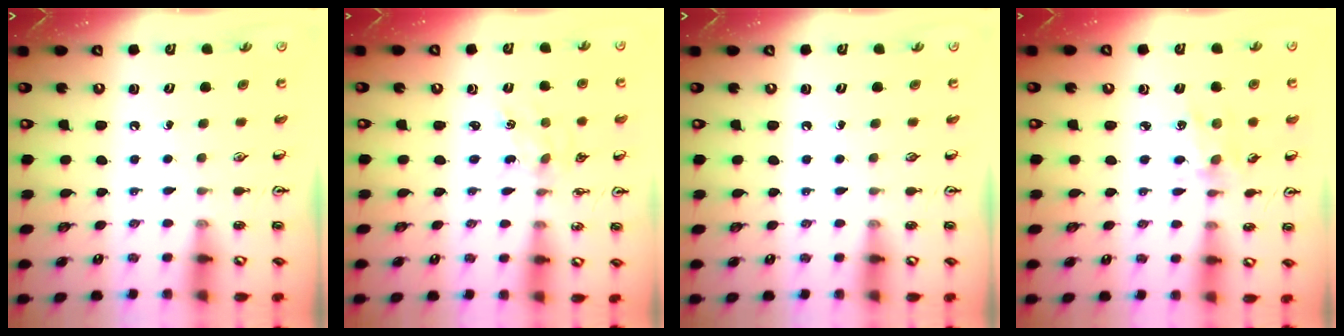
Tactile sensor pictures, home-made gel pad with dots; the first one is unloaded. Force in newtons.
{"total": 2.3, "press": 2.3, "slide": 0.3}
{"total": 0.0}
{"total": 2.0, "press": 2.0, "slide": 0.4}